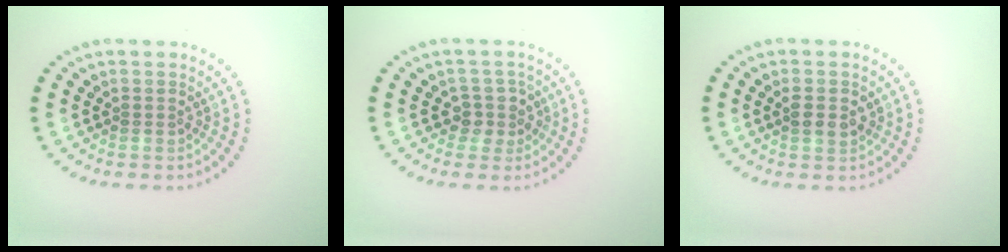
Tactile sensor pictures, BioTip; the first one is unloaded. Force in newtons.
{"total": 2.1, "press": 1.8, "slide": 1.1}
{"total": 1.9, "press": 1.9, "slide": 0.4}